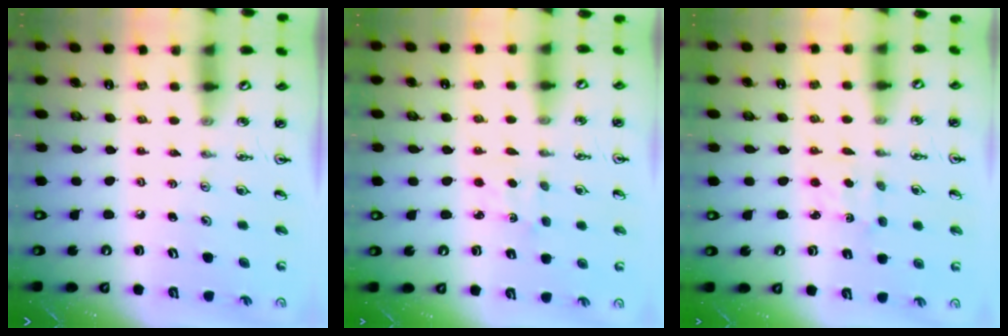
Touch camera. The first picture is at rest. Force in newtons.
{"total": 2.7, "press": 2.7, "slide": 0.4}
{"total": 2.4, "press": 2.3, "slide": 0.4}